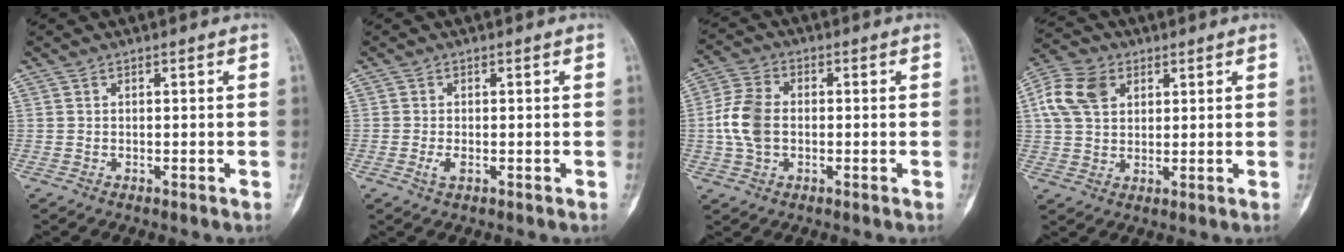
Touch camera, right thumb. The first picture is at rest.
{"total": 1.8, "force": [-0.6, 0.9, 1.5], "torque": [-0.034, -0.002, -0.012]}
{"total": 8.6, "force": [-0.6, 5.8, 6.3], "torque": [-0.128, 0.016, -0.019]}
{"total": 9.9, "force": [3.2, 7.1, 6.1], "torque": [-0.109, 0.008, 0.055]}